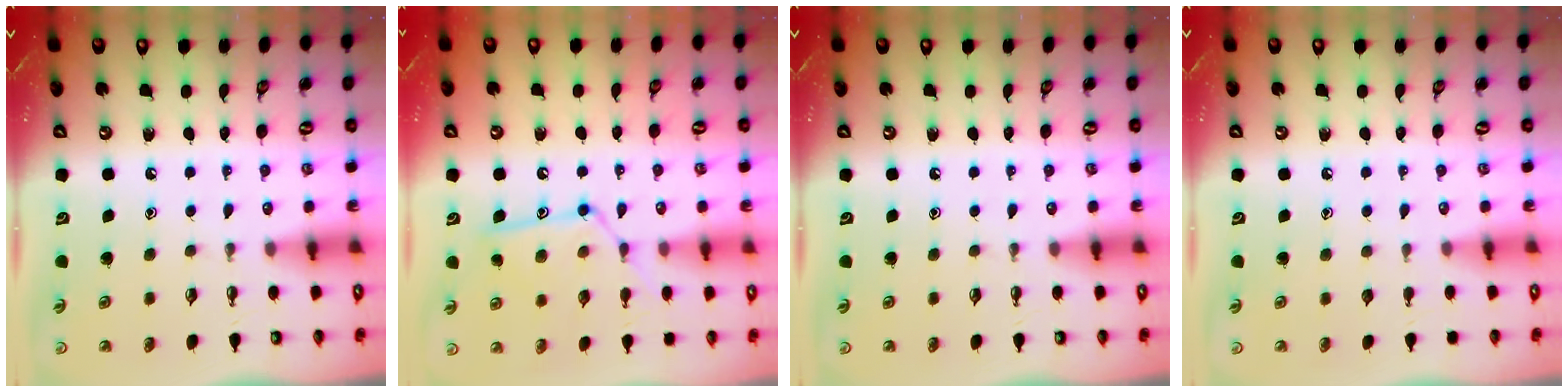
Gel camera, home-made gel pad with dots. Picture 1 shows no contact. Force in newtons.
{"total": 13.8, "press": 13.8, "slide": 1.0}
{"total": 0.0}
{"total": 0.0}